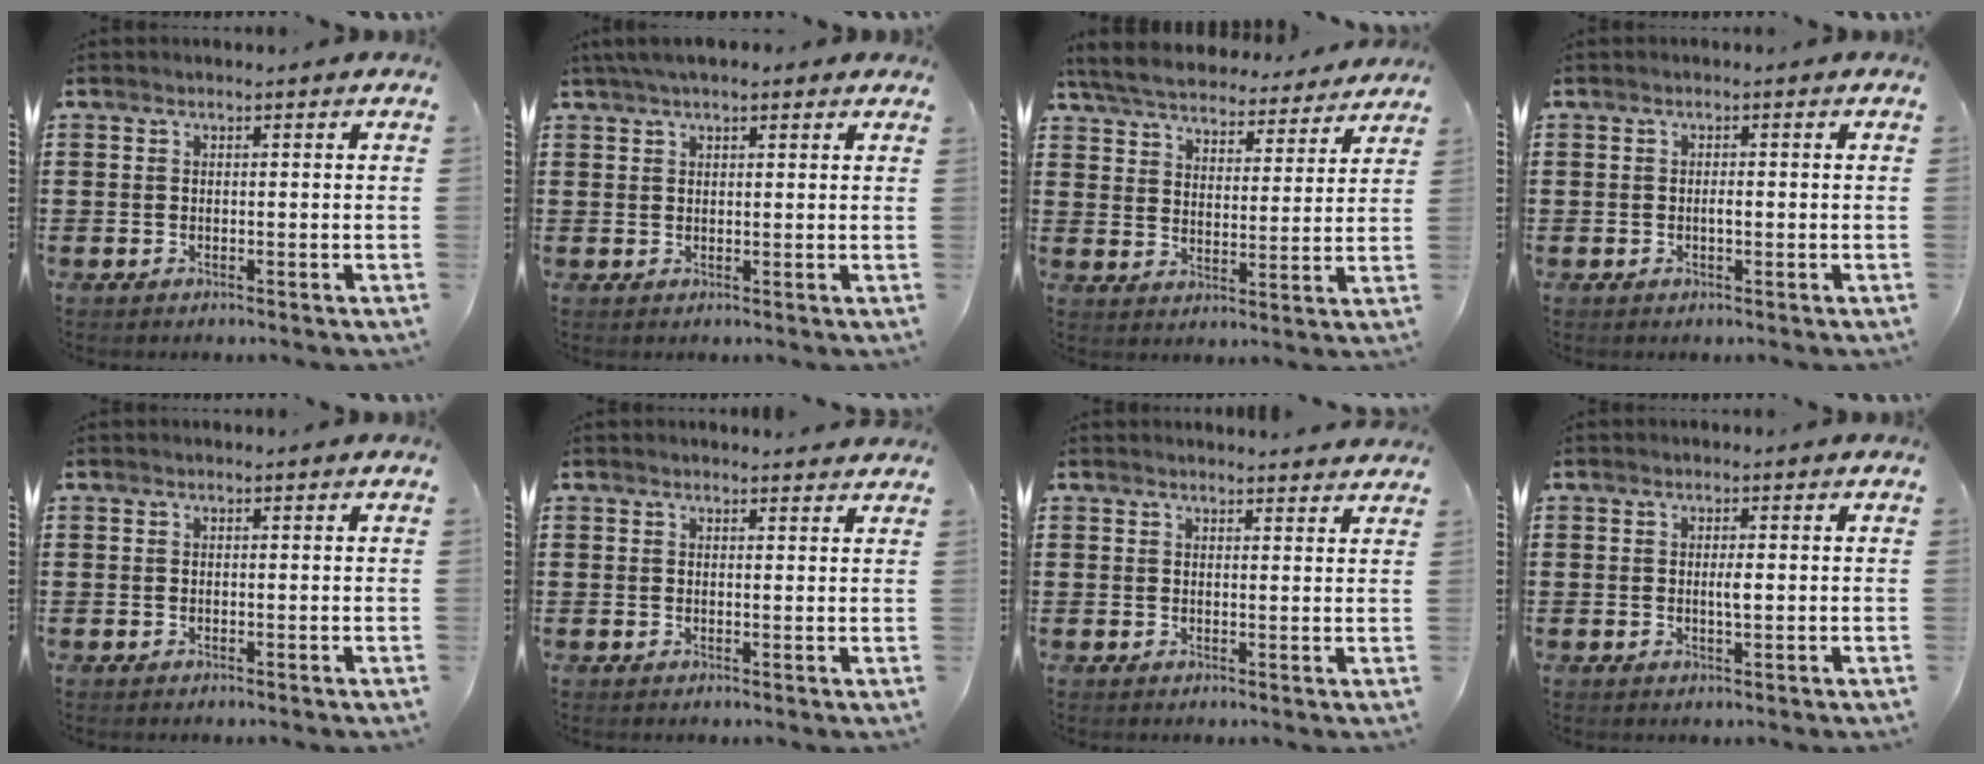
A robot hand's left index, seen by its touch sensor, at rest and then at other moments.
{"total": 3.2, "force": [2.3, 1.0, 2.0], "torque": [-0.044, 0.006, 0.042]}
{"total": 5.8, "force": [5.7, 0.4, 0.9], "torque": [-0.047, -0.038, 0.098]}
{"total": 1.1, "force": [-0.2, 0.3, 1.0], "torque": [-0.022, -0.001, -0.003]}
{"total": 0.0}
{"total": 1.4, "force": [1.4, 0.1, 0.2], "torque": [-0.006, 0.000, 0.027]}
{"total": 1.9, "force": [1.9, 0.0, 0.2], "torque": [-0.007, -0.002, 0.036]}
{"total": 1.7, "force": [0.0, 0.3, 1.7], "torque": [-0.033, -0.002, 0.000]}